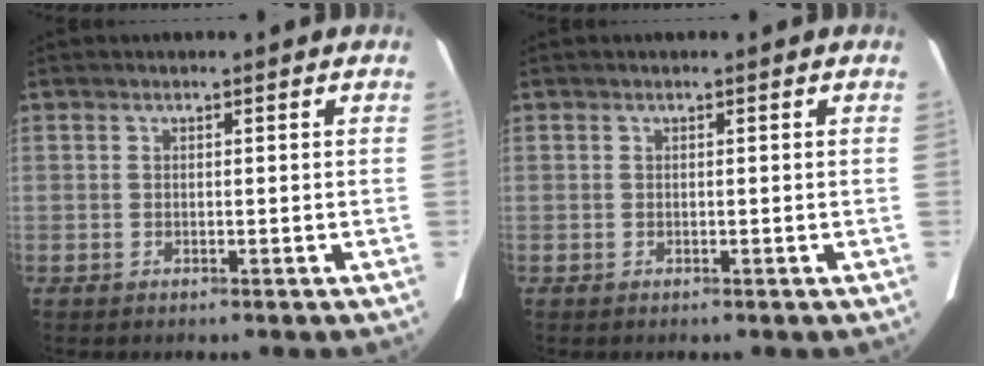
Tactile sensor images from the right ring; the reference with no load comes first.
{"total": 0.0}